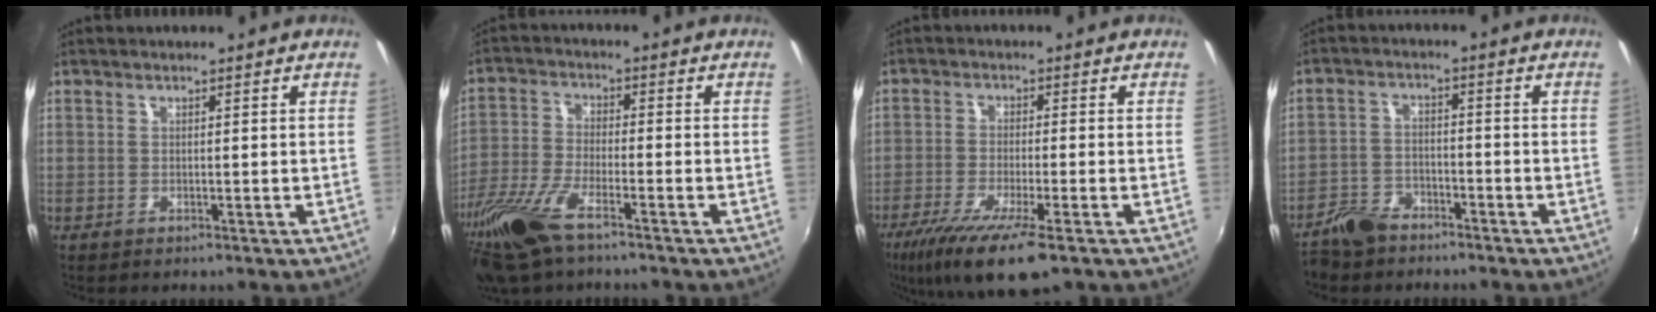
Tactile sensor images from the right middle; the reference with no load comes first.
{"total": 13.6, "force": [-9.3, 3.8, 9.2], "torque": [-0.210, -0.035, -0.189]}
{"total": 11.7, "force": [-7.5, 1.4, 9.0], "torque": [-0.188, -0.046, -0.132]}
{"total": 6.3, "force": [-5.0, 3.3, 1.9], "torque": [-0.056, 0.009, -0.089]}